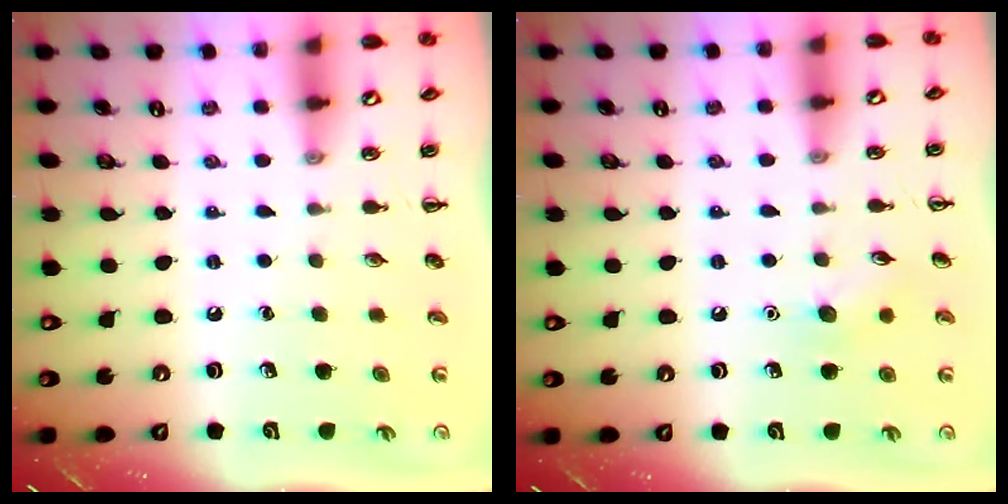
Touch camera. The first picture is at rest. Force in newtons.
{"total": 6.8, "press": 6.7, "slide": 1.4}